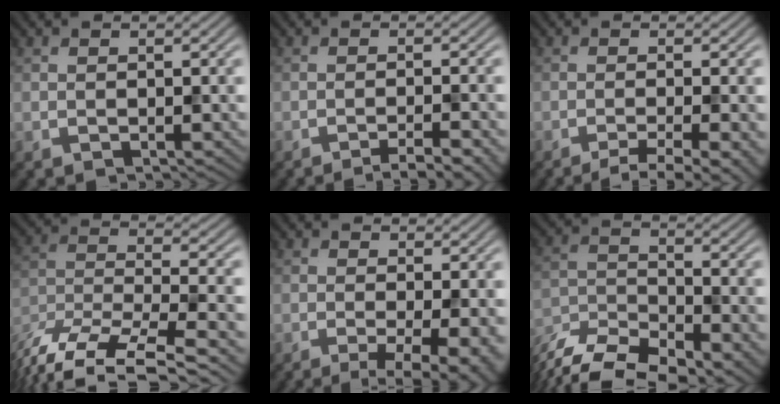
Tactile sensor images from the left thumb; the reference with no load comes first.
{"total": 5.2, "force": [-3.5, 0.8, 3.7], "torque": [-0.051, 0.013, -0.060]}
{"total": 5.7, "force": [-3.5, 1.0, 4.4], "torque": [-0.051, 0.003, -0.056]}
{"total": 12.9, "force": [-9.9, 4.0, 7.3], "torque": [-0.154, -0.024, -0.162]}
{"total": 5.7, "force": [-1.5, 1.2, 5.3], "torque": [-0.080, -0.008, -0.020]}
{"total": 12.8, "force": [-10.4, 4.0, 6.3], "torque": [-0.132, -0.030, -0.172]}